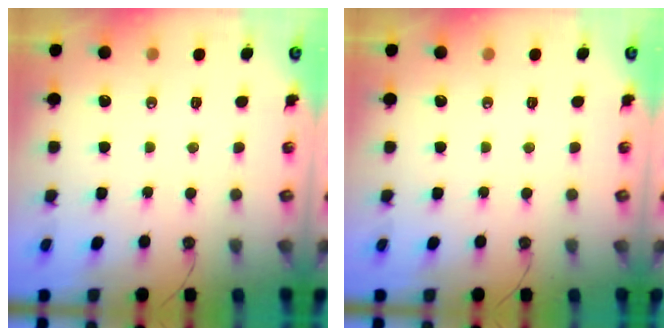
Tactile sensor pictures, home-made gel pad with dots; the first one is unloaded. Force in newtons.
{"total": 0.0}